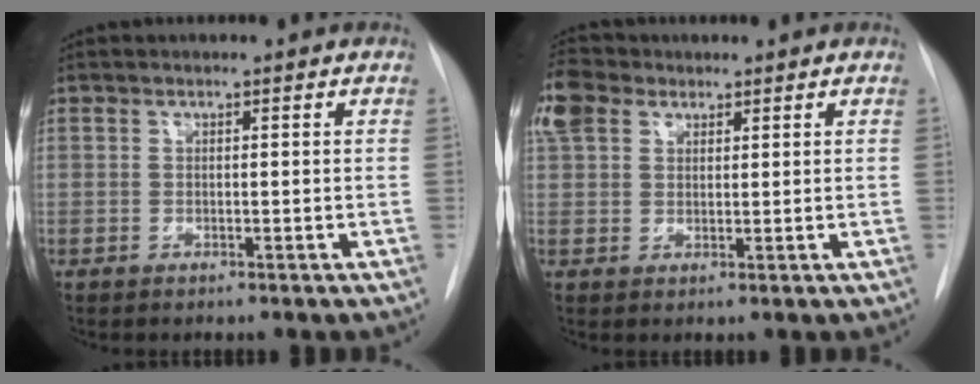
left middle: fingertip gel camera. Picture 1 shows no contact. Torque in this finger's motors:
{"motor_torque": [1.09, -1.05, 0.97, 0.21]}